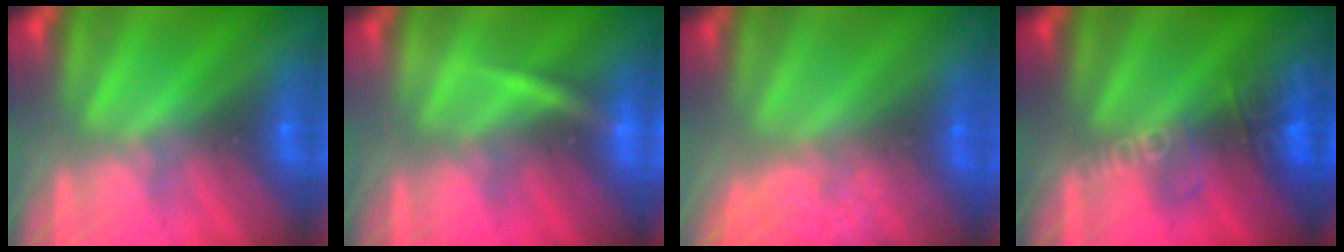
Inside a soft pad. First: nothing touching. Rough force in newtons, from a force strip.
{"total": 3.0}
{"total": 5.5}
{"total": 2.7}